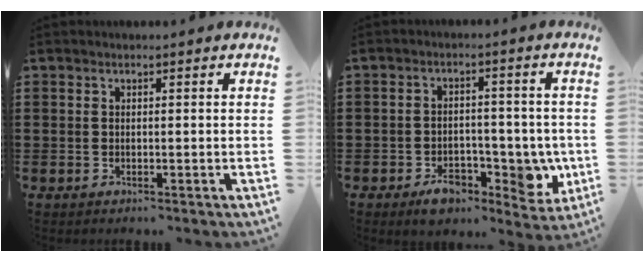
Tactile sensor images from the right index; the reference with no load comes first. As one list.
[{"total": 8.2, "force": [-2.4, 5.9, 5.2], "torque": [-0.060, 0.007, -0.034]}]